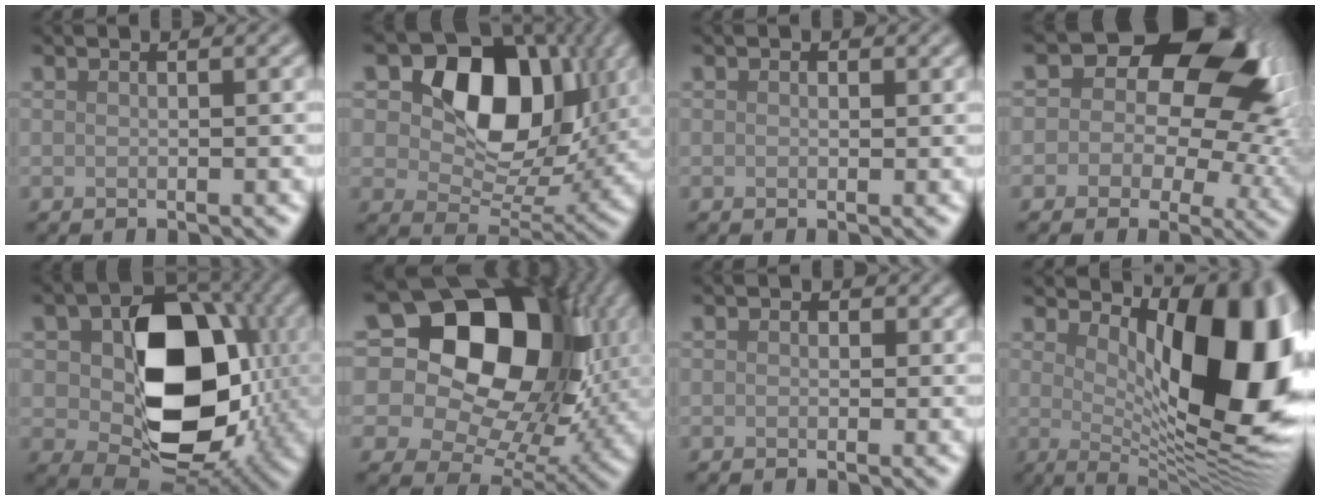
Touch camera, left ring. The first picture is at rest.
{"total": 11.7, "force": [3.7, 8.1, 7.7], "torque": [-0.120, -0.007, 0.056]}
{"total": 0.6, "force": [0.2, 0.5, 0.3], "torque": [-0.001, -0.003, 0.000]}
{"total": 14.7, "force": [4.6, 9.8, 10.0], "torque": [-0.112, 0.029, 0.058]}
{"total": 13.4, "force": [0.3, 9.1, 9.8], "torque": [-0.134, -0.005, 0.011]}
{"total": 21.1, "force": [7.2, 15.0, 12.9], "torque": [-0.252, 0.072, 0.128]}
{"total": 0.9, "force": [0.2, 0.8, 0.3], "torque": [-0.001, -0.003, -0.001]}
{"total": 13.5, "force": [2.4, 5.8, 11.9], "torque": [-0.138, -0.005, 0.040]}